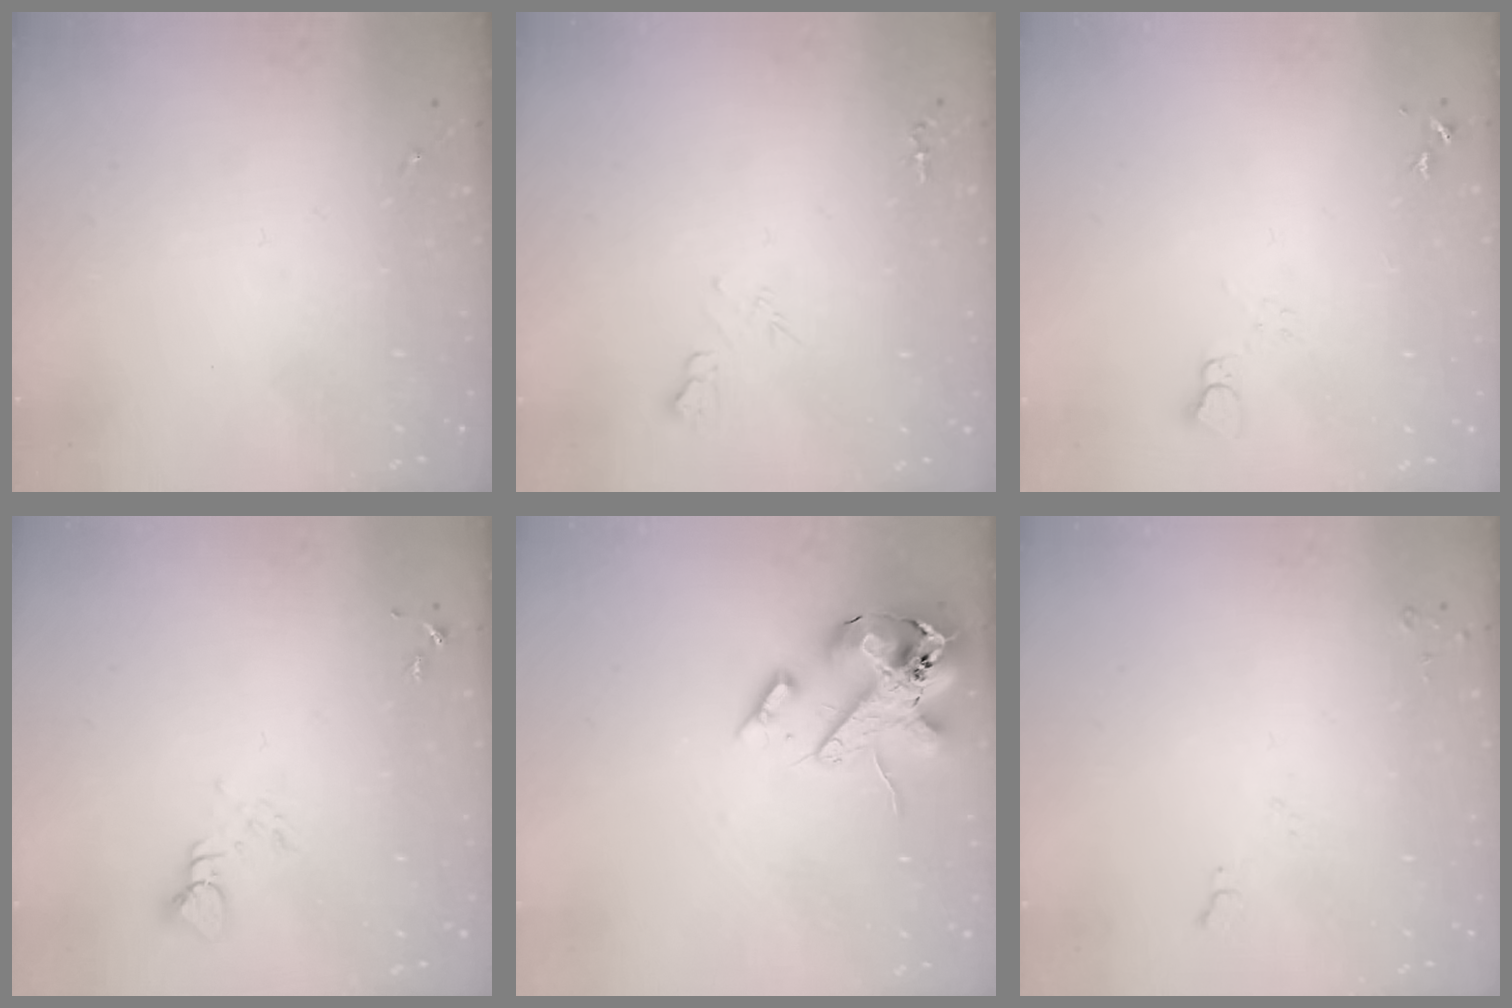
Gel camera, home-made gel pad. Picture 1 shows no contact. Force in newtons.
{"total": 5.8, "press": 5.8, "slide": 0.7}
{"total": 3.7, "press": 3.7, "slide": 0.4}
{"total": 3.8, "press": 3.8, "slide": 0.2}
{"total": 17.7, "press": 17.4, "slide": 2.9}
{"total": 5.7, "press": 5.6, "slide": 0.7}